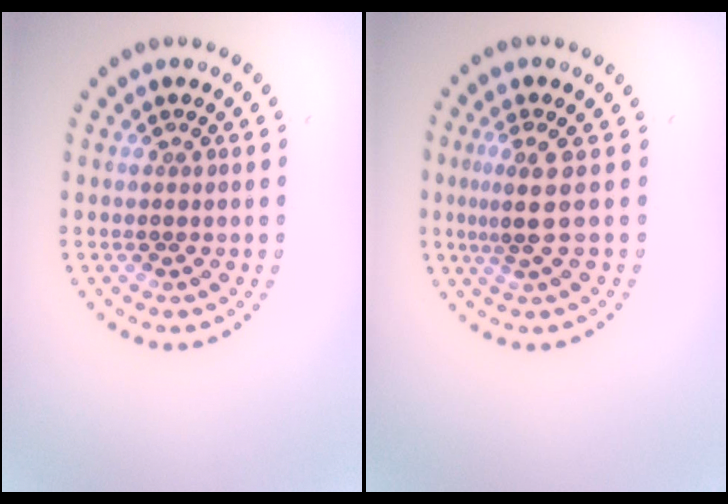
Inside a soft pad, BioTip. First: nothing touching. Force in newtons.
{"total": 2.5, "press": 1.8, "slide": 1.7}